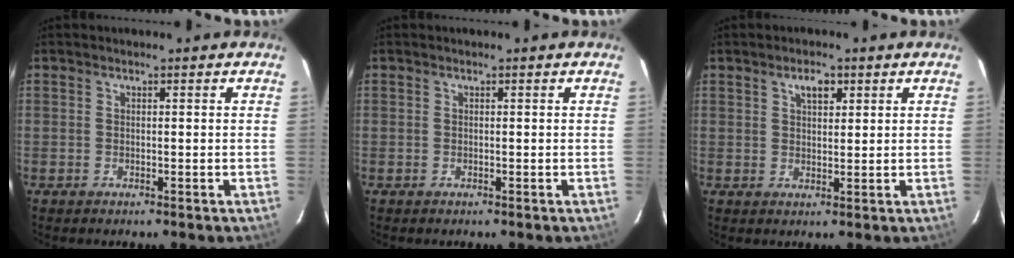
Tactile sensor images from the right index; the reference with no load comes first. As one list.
[{"total": 0.0}, {"total": 3.3, "force": [1.8, 1.7, 2.2], "torque": [-0.035, 0.008, 0.030]}]